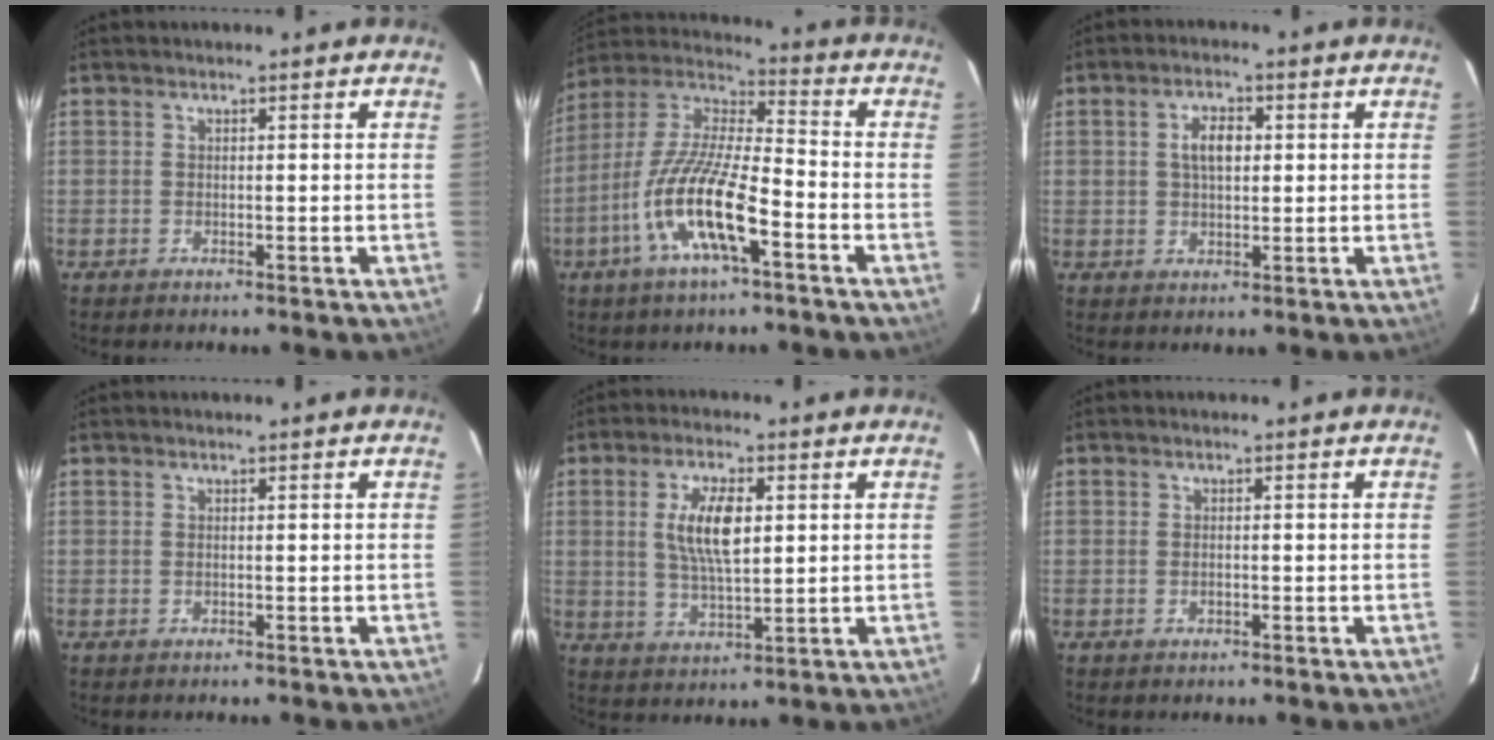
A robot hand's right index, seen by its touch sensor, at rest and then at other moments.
{"total": 15.7, "force": [-6.8, 3.4, 13.7], "torque": [-0.278, -0.012, -0.138]}
{"total": 4.7, "force": [0.9, 2.7, 3.8], "torque": [-0.068, 0.011, 0.019]}
{"total": 0.0}
{"total": 8.6, "force": [1.9, 3.4, 7.7], "torque": [-0.145, 0.004, 0.037]}
{"total": 0.9, "force": [-0.3, 0.6, 0.6], "torque": [-0.011, 0.001, -0.005]}